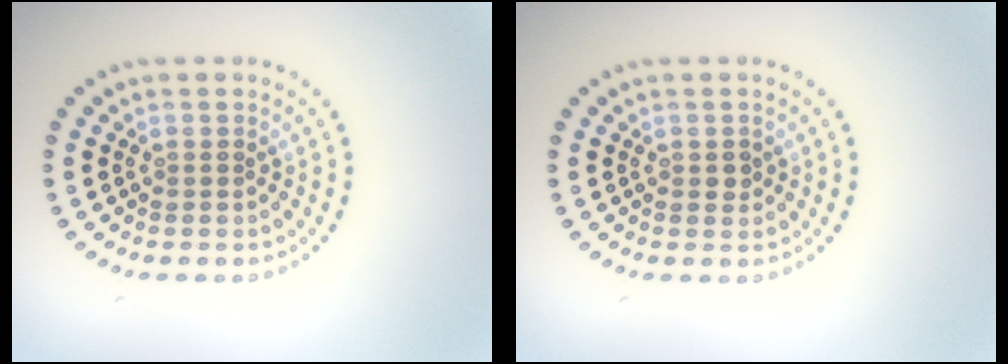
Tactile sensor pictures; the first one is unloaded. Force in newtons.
{"total": 0.9, "press": 0.9, "slide": 0.1}